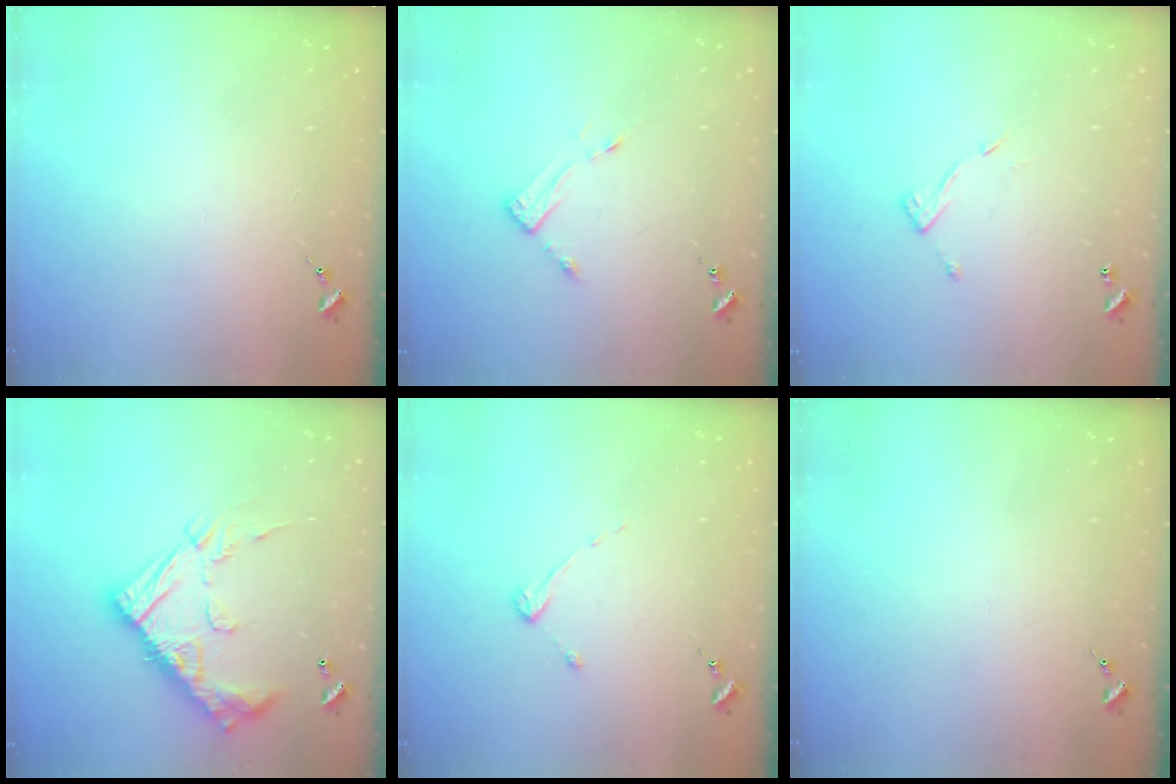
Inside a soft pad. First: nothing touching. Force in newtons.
{"total": 3.2, "press": 3.2, "slide": 0.3}
{"total": 7.2, "press": 7.2, "slide": 0.5}
{"total": 20.8, "press": 20.8, "slide": 0.6}
{"total": 2.6, "press": 2.5, "slide": 0.4}
{"total": 0.0}